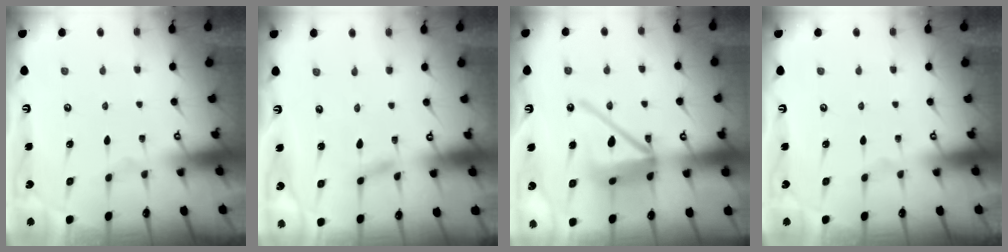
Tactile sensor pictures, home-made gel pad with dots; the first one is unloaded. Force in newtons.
{"total": 1.6, "press": 1.6, "slide": 0.2}
{"total": 16.4, "press": 16.2, "slide": 2.2}
{"total": 0.0}